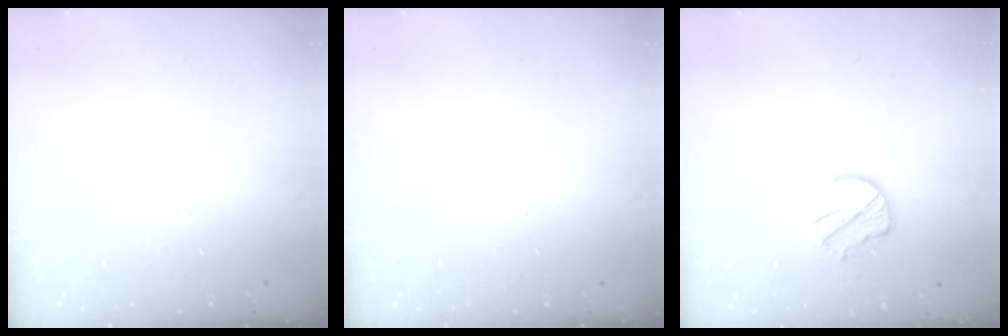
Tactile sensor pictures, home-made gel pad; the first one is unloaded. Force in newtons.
{"total": 0.0}
{"total": 10.7, "press": 10.6, "slide": 0.9}